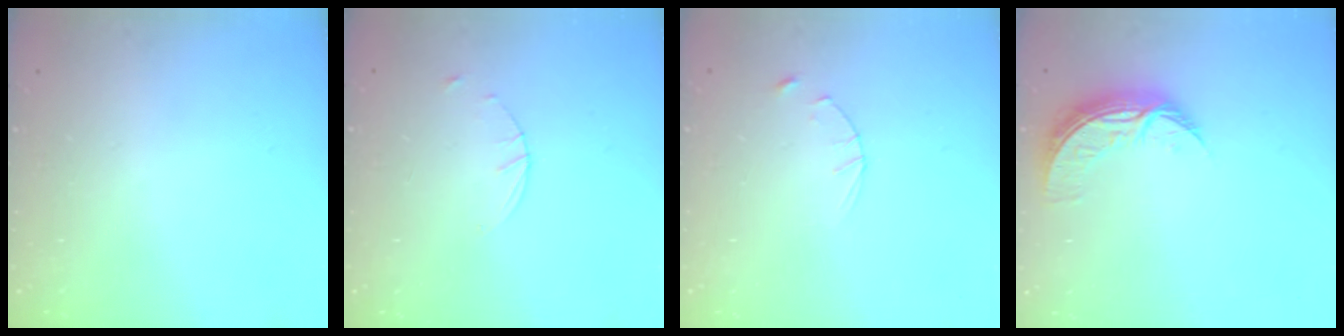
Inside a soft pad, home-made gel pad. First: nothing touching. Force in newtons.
{"total": 1.6, "press": 1.6, "slide": 0.2}
{"total": 2.8, "press": 2.8, "slide": 0.4}
{"total": 8.4, "press": 8.4, "slide": 0.4}